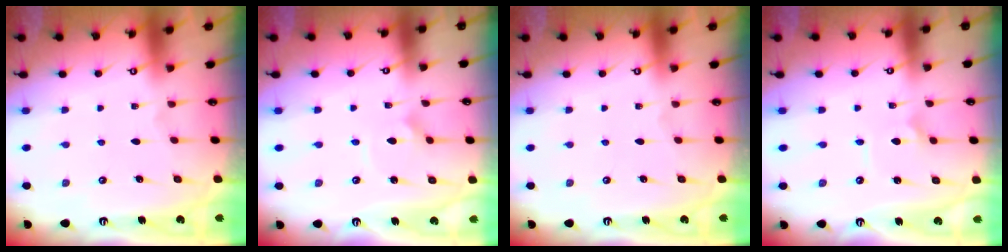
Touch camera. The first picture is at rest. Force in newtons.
{"total": 2.3, "press": 2.3, "slide": 0.3}
{"total": 0.0}
{"total": 1.8, "press": 1.8, "slide": 0.1}